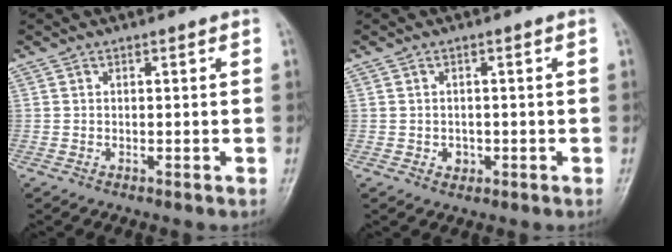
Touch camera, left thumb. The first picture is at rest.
{"total": 1.9, "force": [-0.5, 1.6, 0.8], "torque": [-0.004, 0.004, -0.004]}